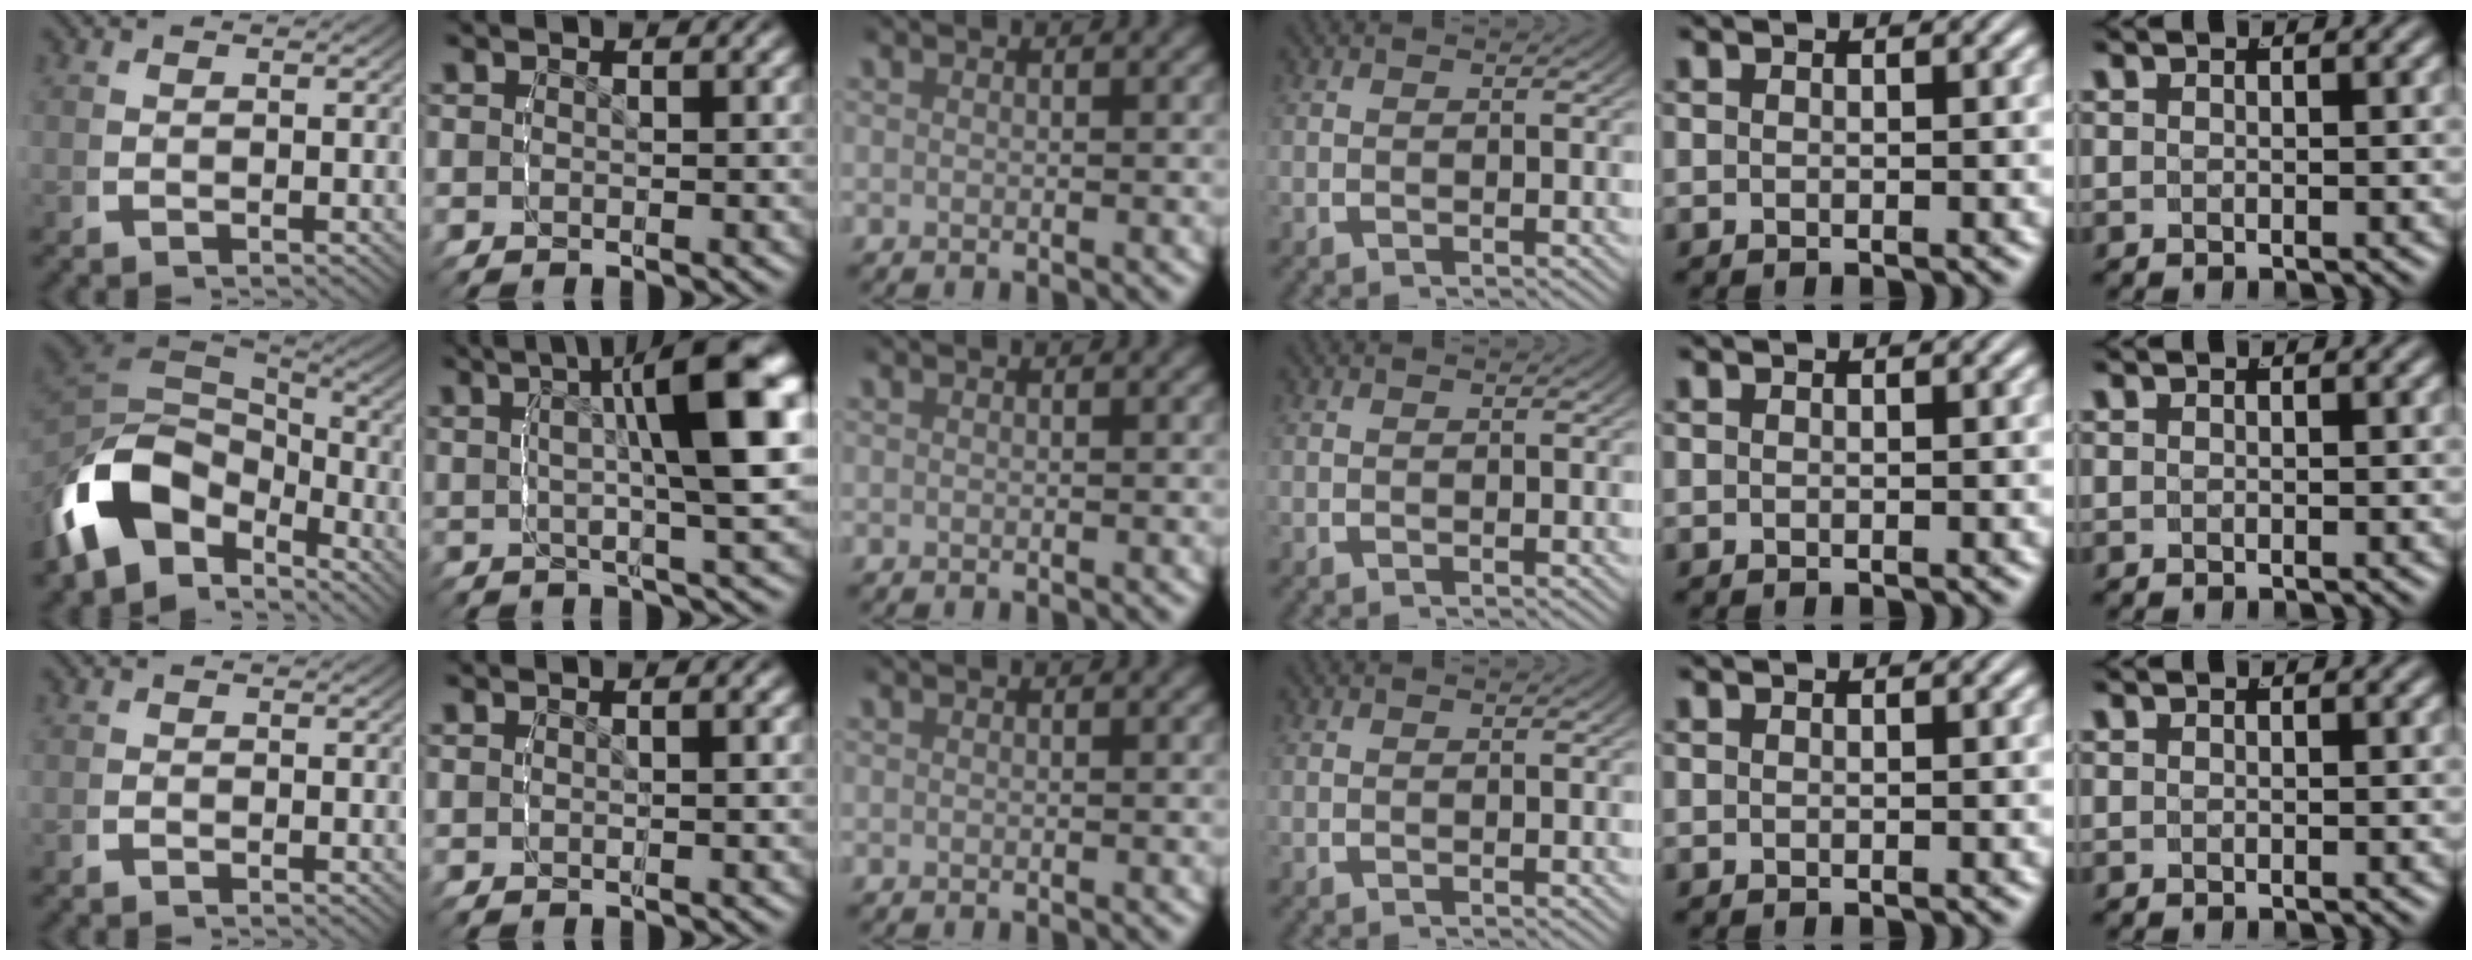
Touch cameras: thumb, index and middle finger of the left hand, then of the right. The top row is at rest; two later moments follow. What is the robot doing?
{"motion": "lift_and_place", "object": "markers"}